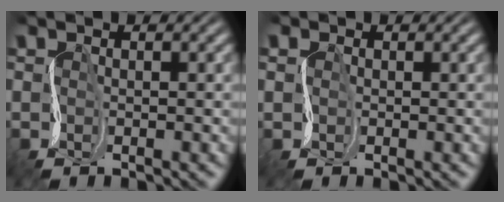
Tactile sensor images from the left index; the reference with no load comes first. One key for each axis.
{"total": 1.0, "fx": 0.4, "fy": 0.8, "fz": -0.1, "tx": 0.004, "ty": 0.003, "tz": 0.006}